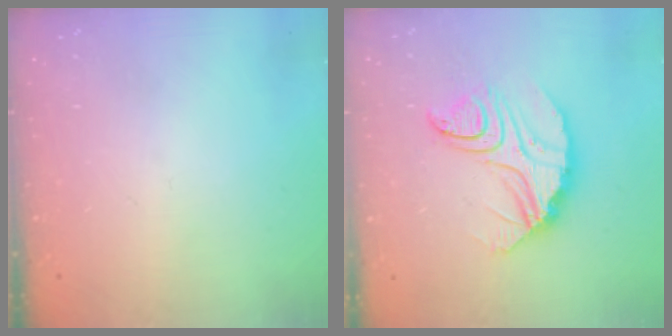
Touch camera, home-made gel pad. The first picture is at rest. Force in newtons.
{"total": 12.5, "press": 12.4, "slide": 1.0}